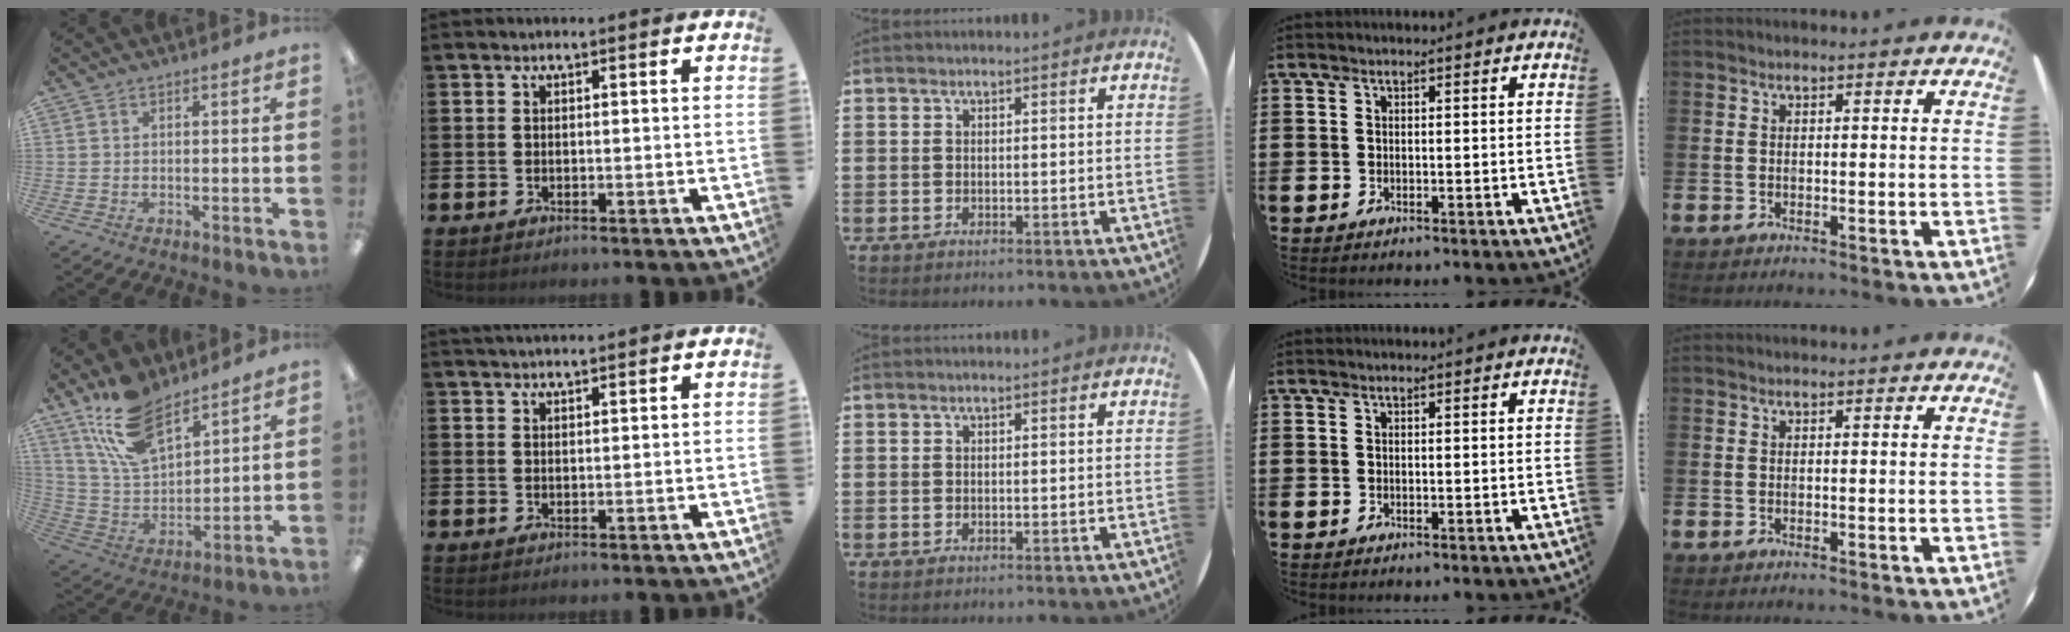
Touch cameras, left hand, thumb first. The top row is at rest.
{"thumb": {"total": 16.6, "force": [11.7, 7.5, 9.0], "torque": [-0.194, -0.047, 0.218]}, "index": {"total": 1.4, "force": [1.4, -0.1, 0.2], "torque": [-0.002, -0.005, 0.026]}}